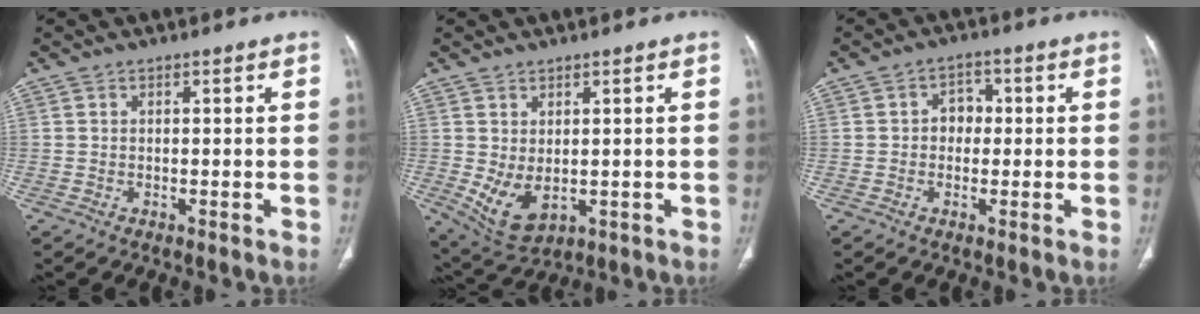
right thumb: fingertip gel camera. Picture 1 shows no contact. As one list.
[{"total": 6.7, "force": [-0.4, 4.0, 5.4], "torque": [-0.093, -0.006, 0.018]}, {"total": 3.8, "force": [0.0, 3.2, 2.2], "torque": [-0.008, 0.011, -0.008]}]